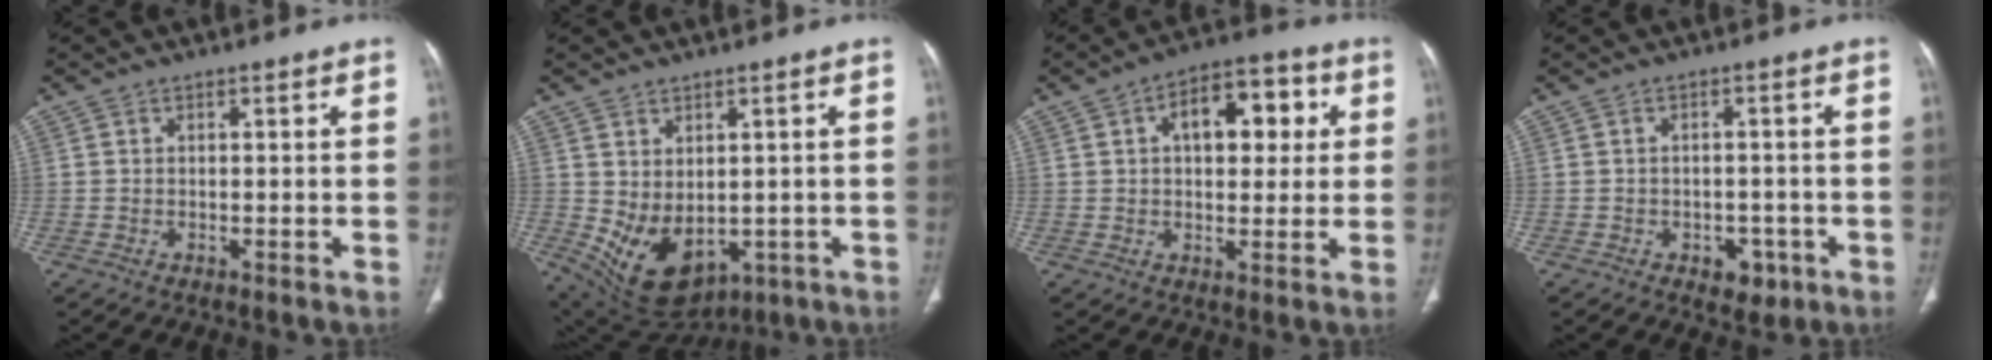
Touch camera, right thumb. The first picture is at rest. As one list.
[{"total": 11.7, "force": [-1.6, 7.7, 8.7], "torque": [-0.139, -0.008, 0.011]}, {"total": 12.0, "force": [3.1, 6.9, 9.4], "torque": [-0.098, 0.017, 0.041]}, {"total": 4.5, "force": [-2.1, 3.1, 2.5], "torque": [-0.015, 0.010, -0.020]}]